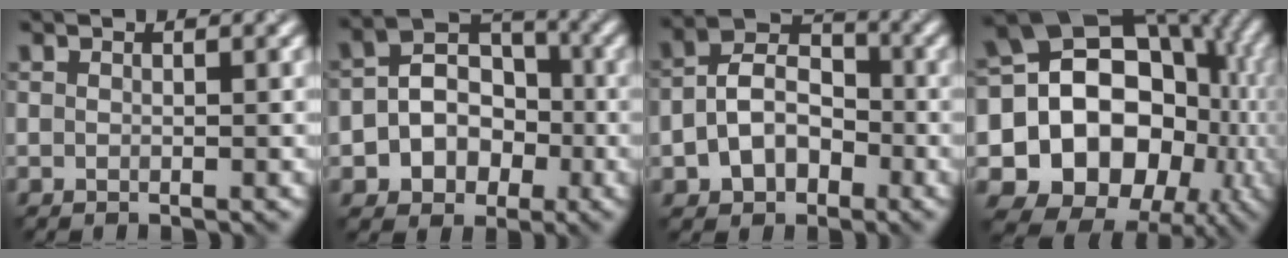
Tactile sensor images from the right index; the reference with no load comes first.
{"total": 5.1, "force": [-1.1, 4.4, 2.5], "torque": [-0.026, 0.017, -0.033]}
{"total": 5.3, "force": [-1.5, 4.0, 3.2], "torque": [-0.059, 0.014, -0.036]}
{"total": 20.2, "force": [-1.0, 17.0, 10.8], "torque": [-0.164, 0.015, -0.031]}